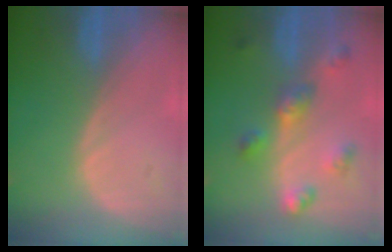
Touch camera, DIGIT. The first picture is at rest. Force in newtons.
{"total": 6.4, "press": 5.7, "slide": 2.8}